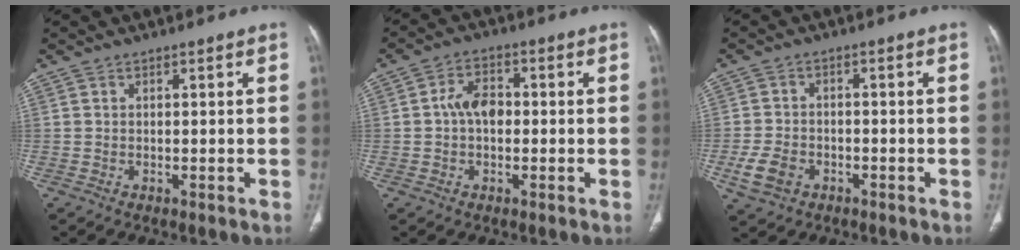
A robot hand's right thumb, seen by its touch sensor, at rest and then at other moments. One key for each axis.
{"total": 5.6, "fx": 0.0, "fy": 3.8, "fz": 4.1, "tx": -0.055, "ty": 0.017, "tz": -0.011}
{"total": 5.7, "fx": -2.5, "fy": 4.1, "fz": 3.1, "tx": -0.066, "ty": 0.013, "tz": -0.041}